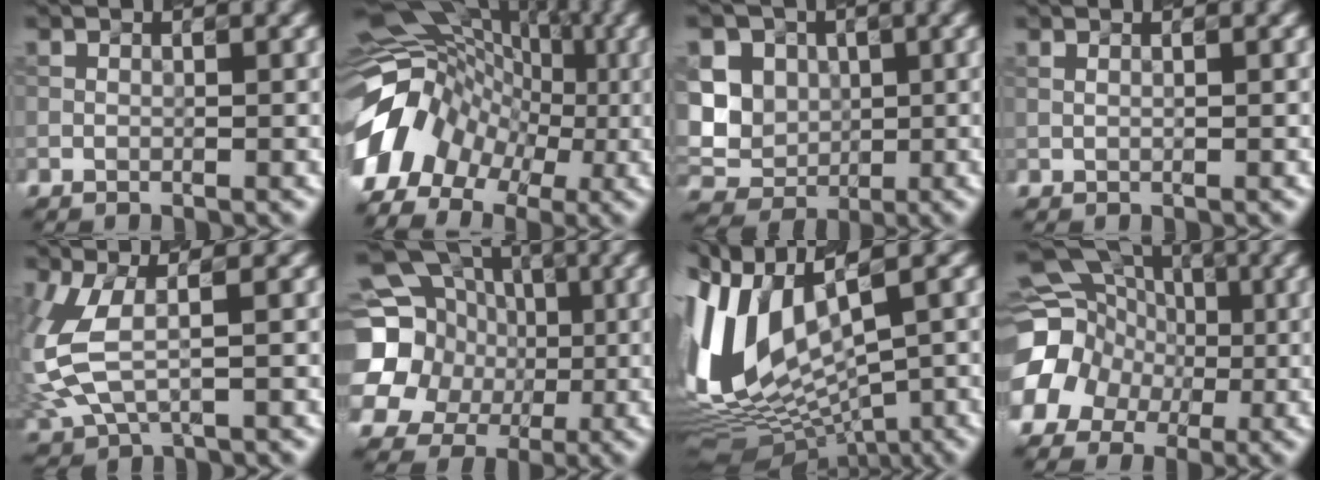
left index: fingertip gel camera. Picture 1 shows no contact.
{"total": 10.0, "force": [-3.5, 7.7, 5.3], "torque": [-0.095, 0.012, -0.070]}
{"total": 8.5, "force": [0.8, 7.3, 4.2], "torque": [-0.077, 0.019, -0.002]}
{"total": 0.7, "force": [0.4, 0.4, 0.5], "torque": [-0.002, -0.007, 0.004]}
{"total": 5.7, "force": [-0.4, 2.8, 4.9], "torque": [-0.135, -0.007, 0.000]}
{"total": 19.8, "force": [1.6, 18.1, 7.9], "torque": [-0.172, 0.004, -0.008]}
{"total": 12.7, "force": [0.3, 7.1, 10.5], "torque": [-0.236, -0.005, 0.032]}
{"total": 15.4, "force": [-2.8, 14.2, 5.1], "torque": [-0.135, -0.003, -0.070]}